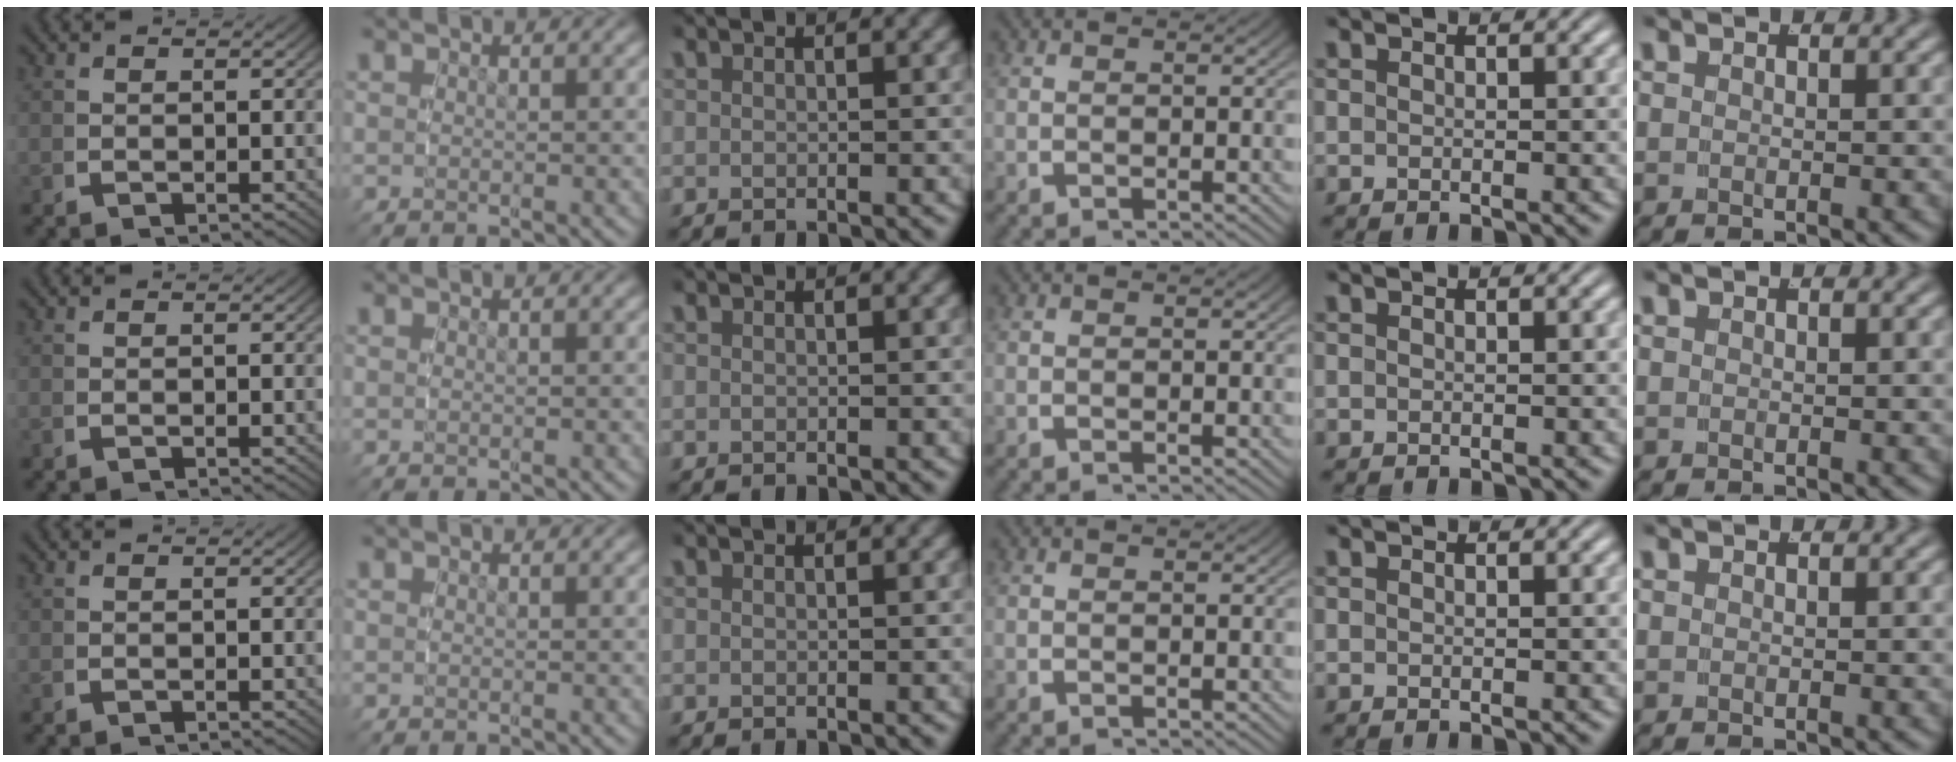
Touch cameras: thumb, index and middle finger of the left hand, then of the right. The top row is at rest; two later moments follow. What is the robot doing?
{"motion": "reach", "object": "jacket"}